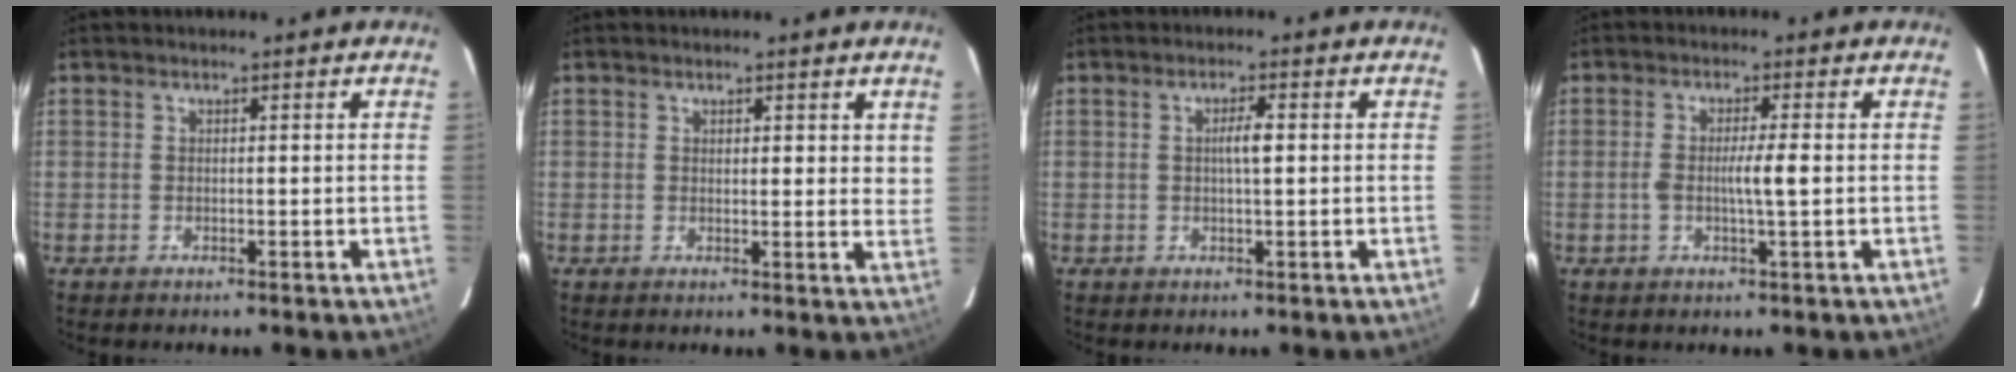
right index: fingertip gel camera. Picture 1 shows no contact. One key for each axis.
{"total": 3.2, "fx": 2.2, "fy": 1.2, "fz": 2.0, "tx": -0.018, "ty": -0.007, "tz": 0.022}
{"total": 2.5, "fx": 0.2, "fy": 0.2, "fz": 2.5, "tx": -0.044, "ty": 0.002, "tz": 0.003}
{"total": 3.8, "fx": -0.3, "fy": -0.1, "fz": 3.8, "tx": -0.069, "ty": -0.003, "tz": -0.006}